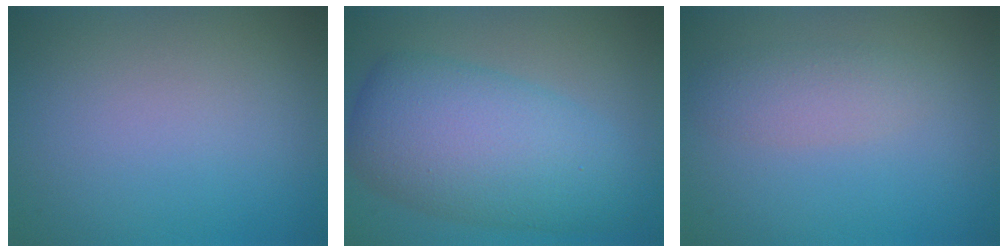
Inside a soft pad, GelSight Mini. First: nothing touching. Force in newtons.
{"total": 8.8, "press": 8.8, "slide": 0.2}
{"total": 2.1, "press": 2.1, "slide": 0.1}